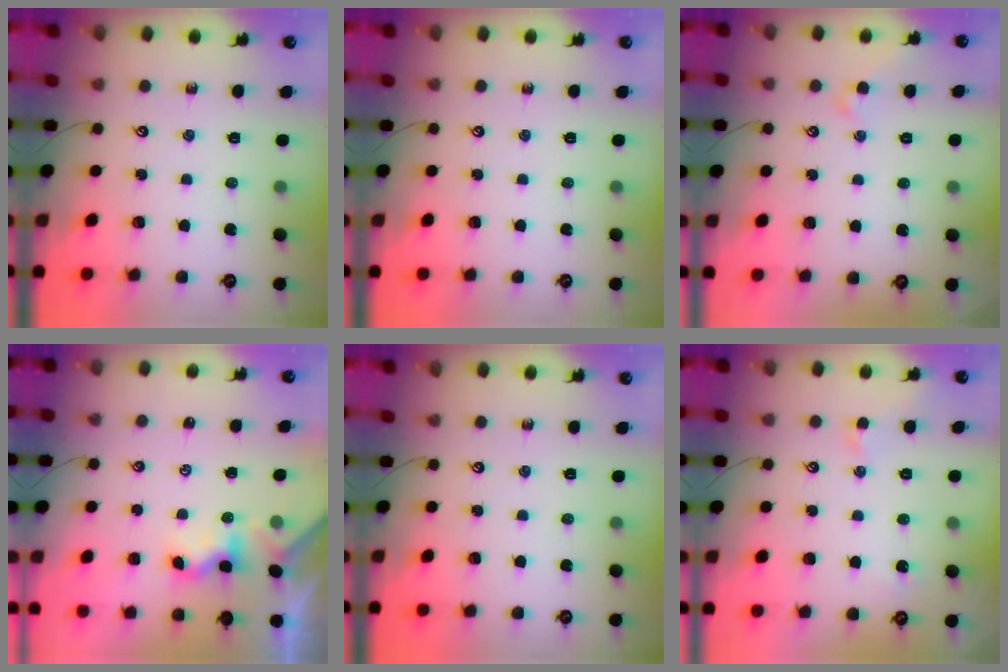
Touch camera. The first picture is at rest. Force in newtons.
{"total": 0.0}
{"total": 1.0, "press": 1.0, "slide": 0.4}
{"total": 1.4, "press": 1.3, "slide": 0.4}
{"total": 0.0}
{"total": 0.9, "press": 0.7, "slide": 0.6}